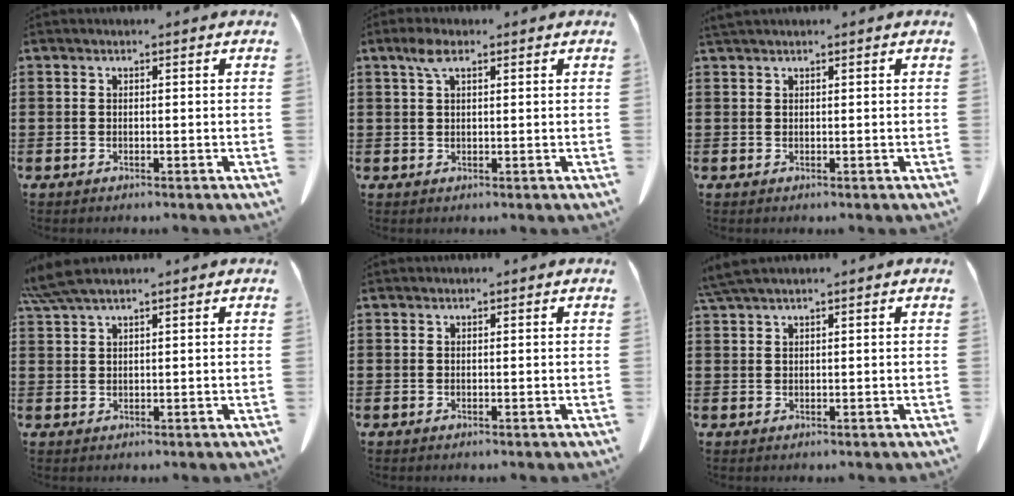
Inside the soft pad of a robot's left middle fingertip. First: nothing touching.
{"total": 4.1, "force": [2.0, 1.5, 3.3], "torque": [-0.072, 0.007, 0.035]}
{"total": 0.7, "force": [0.7, 0.0, 0.3], "torque": [-0.007, -0.002, 0.014]}
{"total": 4.1, "force": [3.3, 0.4, 2.4], "torque": [-0.056, -0.003, 0.062]}
{"total": 0.0}
{"total": 2.4, "force": [1.9, 0.1, 1.4], "torque": [-0.033, -0.001, 0.037]}